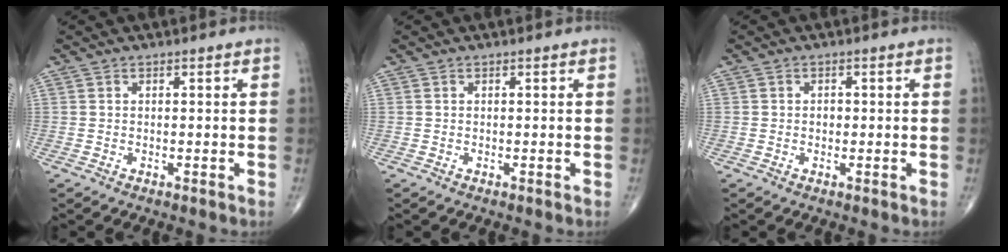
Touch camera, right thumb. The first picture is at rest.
{"total": 0.0}
{"total": 1.1, "force": [-0.1, 0.9, 0.6], "torque": [-0.006, 0.002, -0.003]}